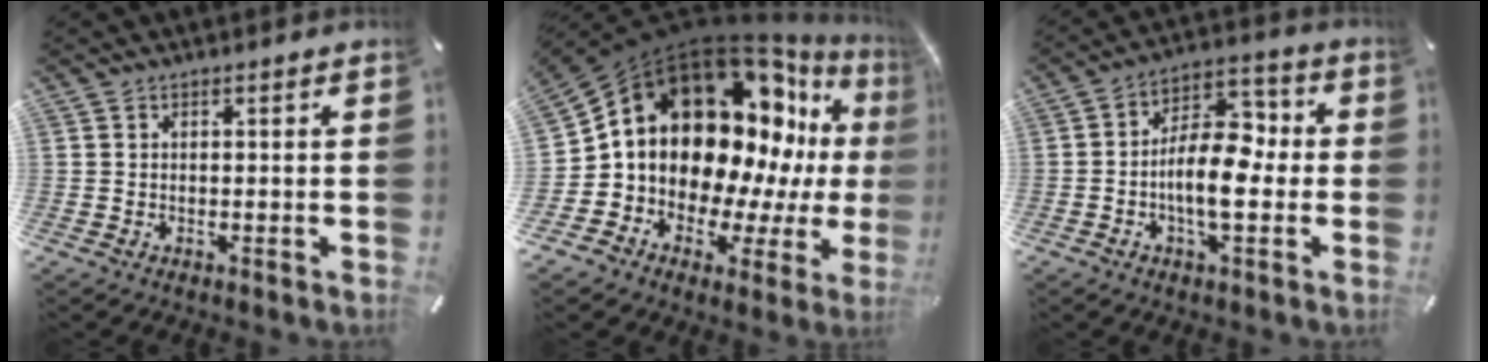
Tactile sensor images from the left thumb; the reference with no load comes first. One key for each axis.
{"total": 18.7, "fx": 5.6, "fy": 13.7, "fz": 11.4, "tx": -0.168, "ty": -0.086, "tz": 0.114}
{"total": 12.1, "fx": -2.6, "fy": 6.5, "fz": 9.9, "tx": -0.166, "ty": 0.004, "tz": -0.047}